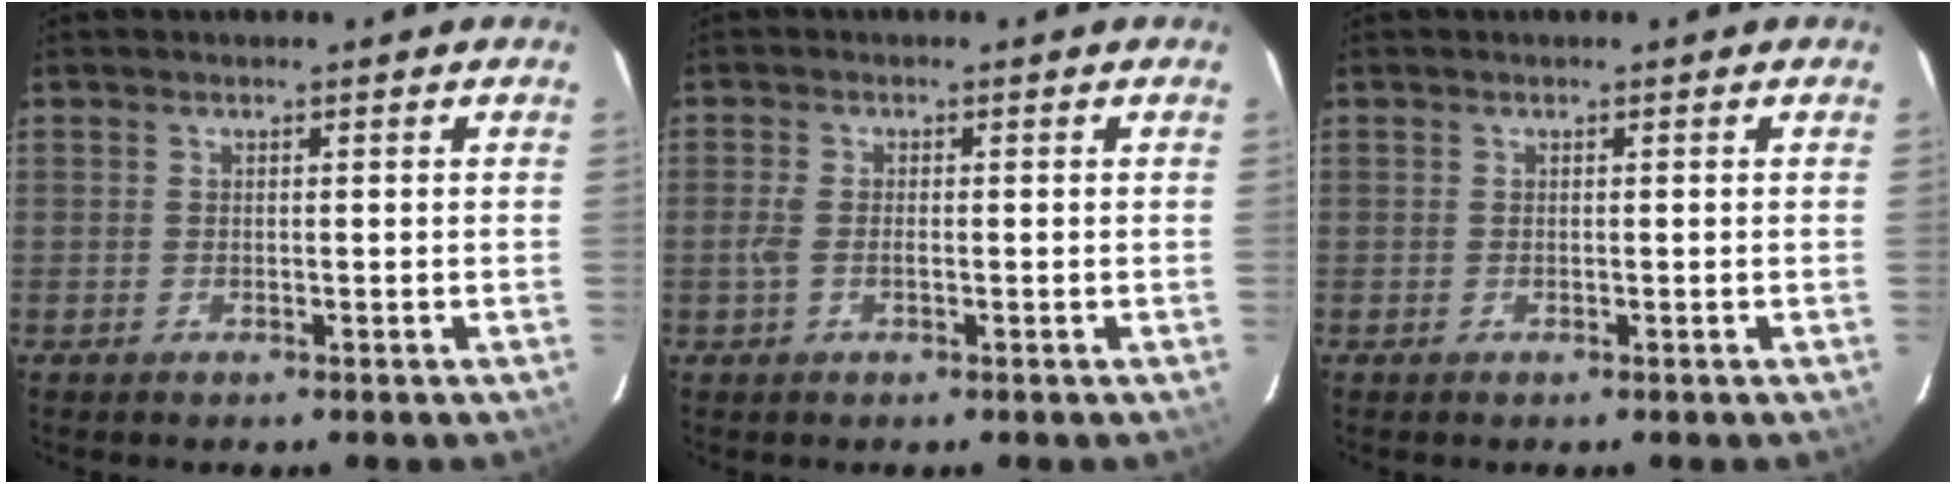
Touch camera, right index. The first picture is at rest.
{"total": 2.6, "force": [-0.5, 1.2, 2.3], "torque": [-0.052, 0.000, -0.012]}
{"total": 0.0}